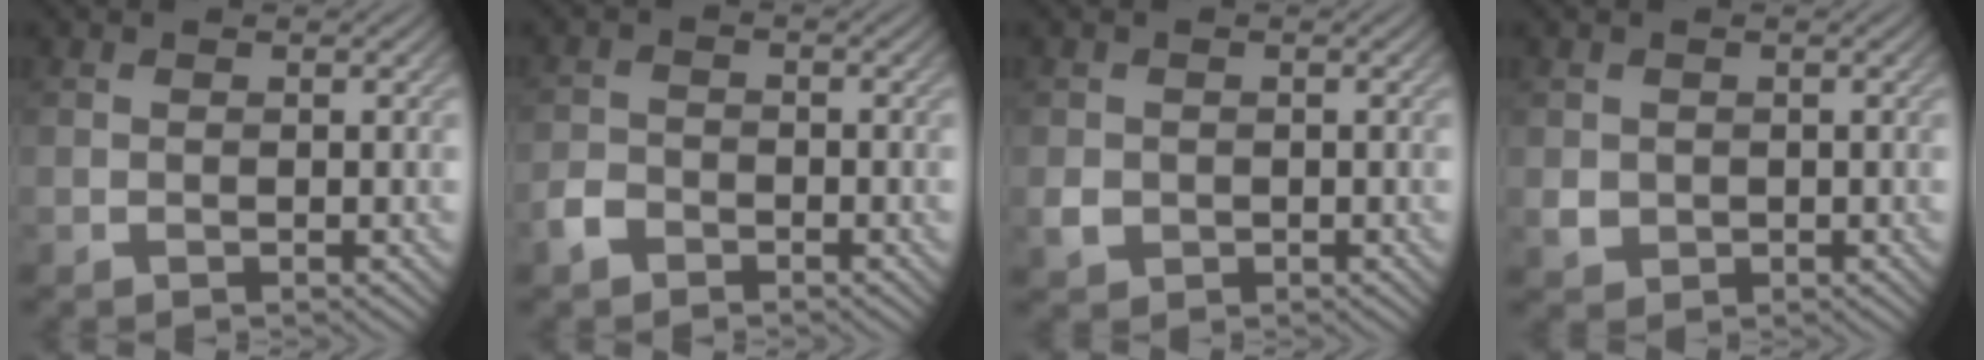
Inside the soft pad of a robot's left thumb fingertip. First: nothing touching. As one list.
[{"total": 2.6, "force": [-1.9, 1.6, 0.9], "torque": [-0.021, -0.002, -0.047]}, {"total": 2.0, "force": [-0.5, 1.8, 0.7], "torque": [-0.016, -0.007, -0.010]}, {"total": 2.0, "force": [0.0, 1.9, 0.5], "torque": [-0.015, -0.007, 0.001]}]